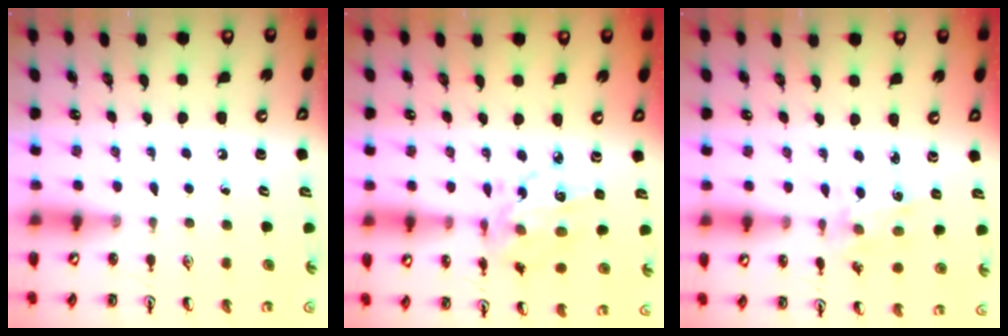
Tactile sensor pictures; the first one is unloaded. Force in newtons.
{"total": 10.9, "press": 10.8, "slide": 0.7}
{"total": 1.7, "press": 1.6, "slide": 0.3}